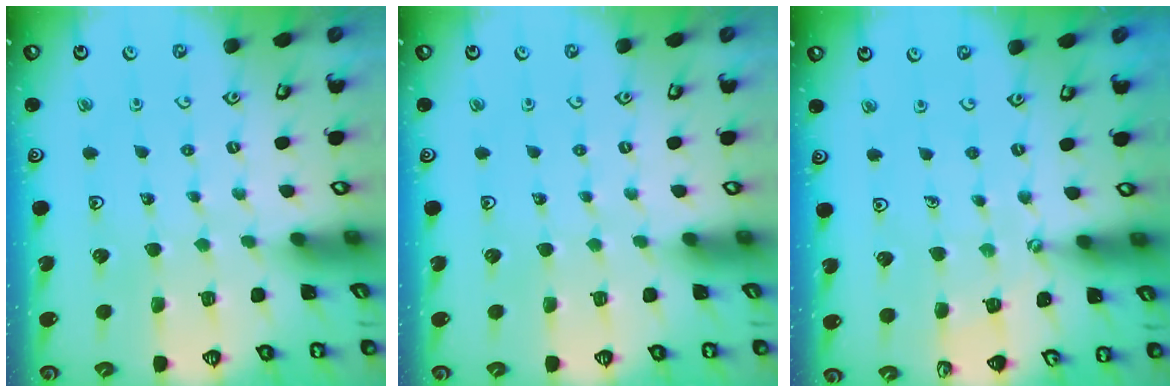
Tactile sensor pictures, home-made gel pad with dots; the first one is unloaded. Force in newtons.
{"total": 0.0}
{"total": 3.3, "press": 3.2, "slide": 0.4}